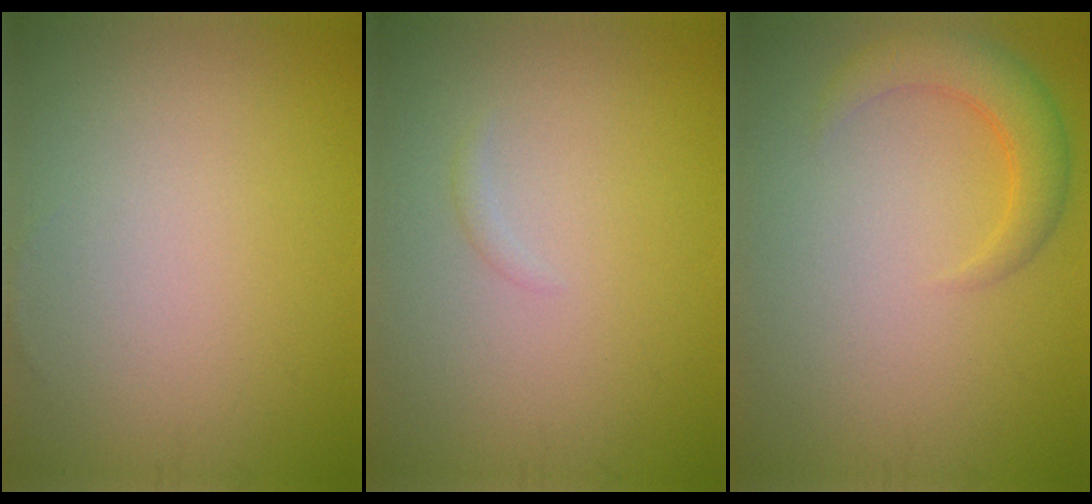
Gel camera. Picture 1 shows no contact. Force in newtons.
{"total": 0.5, "press": 0.5, "slide": 0.0}
{"total": 3.4, "press": 3.3, "slide": 0.3}